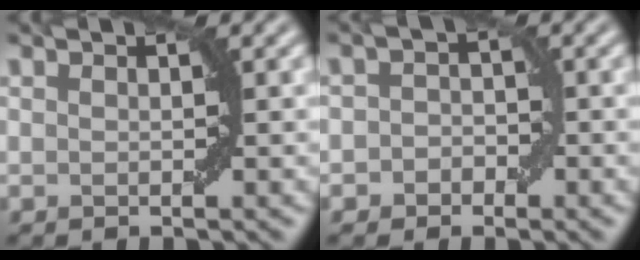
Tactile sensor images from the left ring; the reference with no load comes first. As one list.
[{"total": 2.1, "force": [-0.7, 1.8, 0.6], "torque": [0.012, 0.003, -0.019]}]